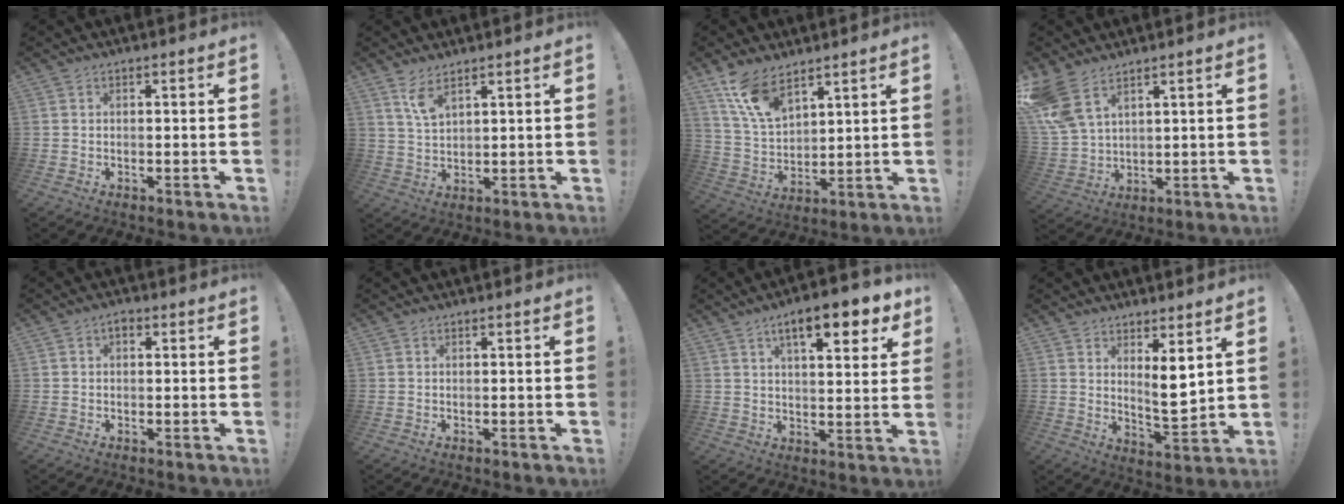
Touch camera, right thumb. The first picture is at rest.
{"total": 5.6, "force": [3.8, 1.8, 3.8], "torque": [-0.062, -0.023, 0.065]}
{"total": 12.5, "force": [9.0, 5.8, 6.4], "torque": [-0.132, -0.045, 0.177]}
{"total": 10.1, "force": [6.8, 5.0, 5.6], "torque": [-0.113, -0.030, 0.137]}
{"total": 1.9, "force": [0.2, 1.4, 1.3], "torque": [-0.020, 0.005, 0.002]}
{"total": 0.0}
{"total": 12.1, "force": [6.6, 3.4, 9.6], "torque": [-0.139, -0.026, 0.101]}
{"total": 7.4, "force": [3.8, 2.0, 6.1], "torque": [-0.076, -0.042, 0.067]}